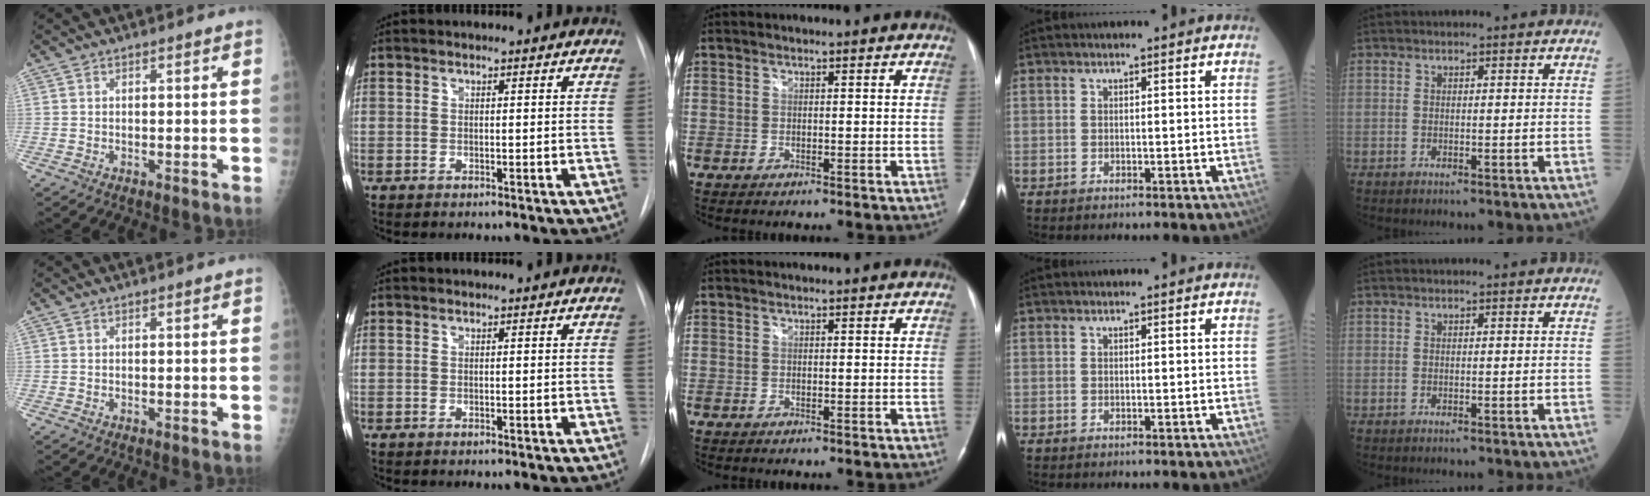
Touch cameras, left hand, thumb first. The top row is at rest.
{}